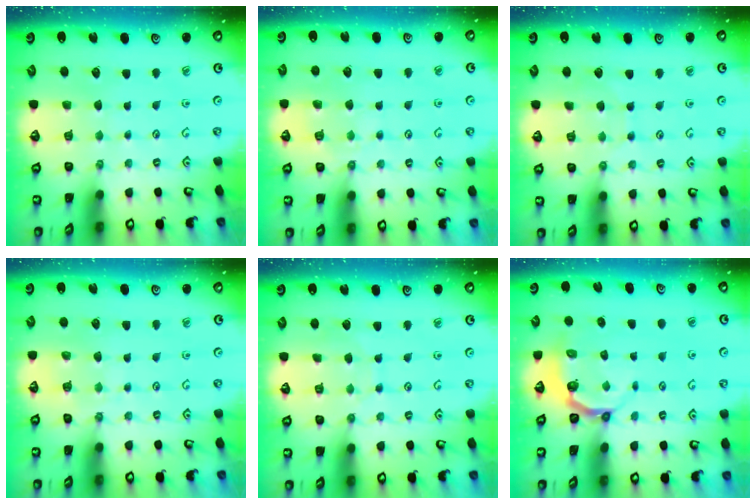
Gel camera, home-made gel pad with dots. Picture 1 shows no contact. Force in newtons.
{"total": 4.2, "press": 4.2, "slide": 0.6}
{"total": 2.6, "press": 2.6, "slide": 0.3}
{"total": 5.0, "press": 4.9, "slide": 0.6}
{"total": 6.0, "press": 6.0, "slide": 0.6}
{"total": 4.4, "press": 3.5, "slide": 2.7}